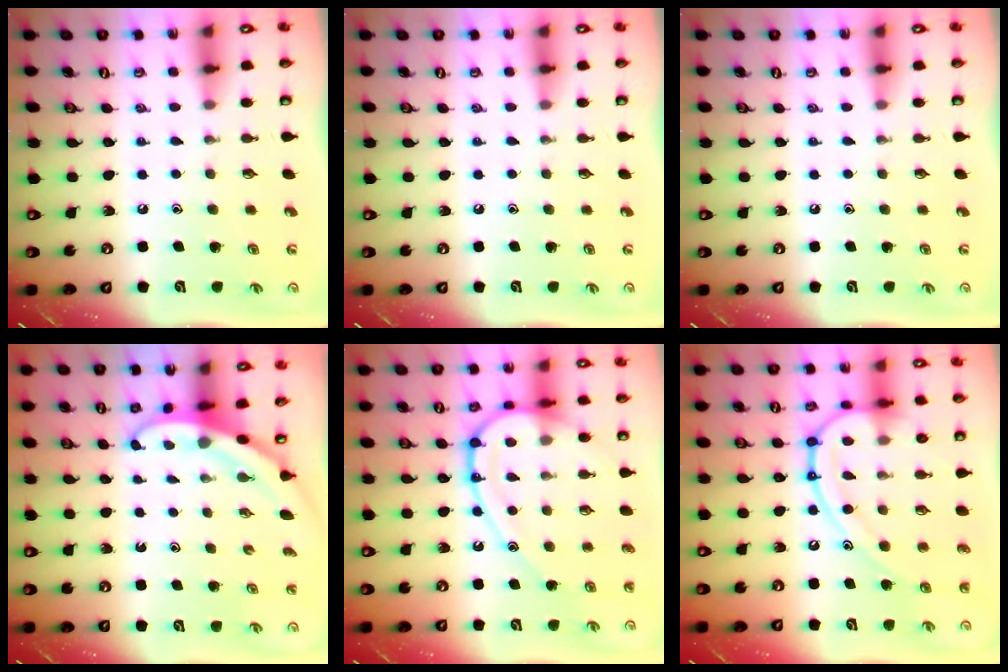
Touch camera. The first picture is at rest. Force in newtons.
{"total": 0.0}
{"total": 0.0}
{"total": 3.2, "press": 3.2, "slide": 0.1}
{"total": 15.4, "press": 15.3, "slide": 1.4}
{"total": 14.4, "press": 14.4, "slide": 0.9}